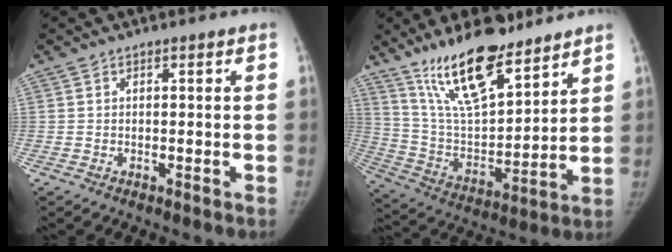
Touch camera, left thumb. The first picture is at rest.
{"total": 18.7, "force": [13.5, 6.0, 11.5], "torque": [-0.163, -0.074, 0.250]}